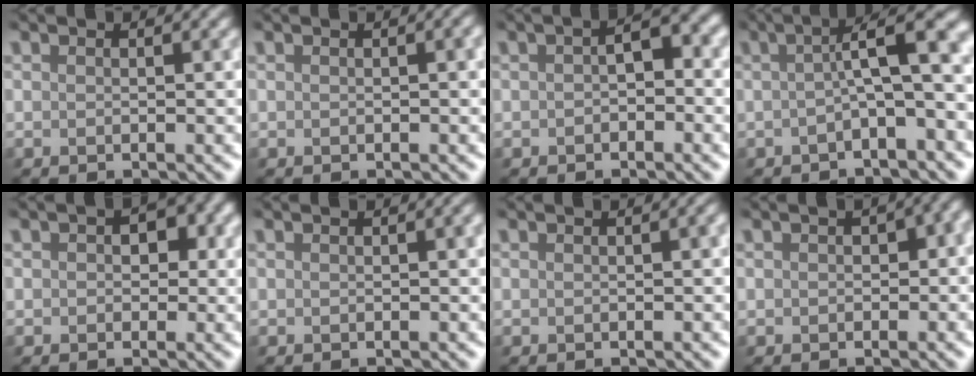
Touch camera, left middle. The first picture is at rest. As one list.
[{"total": 1.4, "force": [-0.3, 0.7, 1.2], "torque": [-0.006, 0.008, -0.008]}, {"total": 2.2, "force": [-0.8, 1.1, 1.7], "torque": [-0.024, 0.012, -0.019]}, {"total": 5.7, "force": [-0.7, 1.0, 5.6], "torque": [-0.074, 0.027, -0.021]}, {"total": 2.3, "force": [0.0, 1.9, 1.3], "torque": [0.009, 0.009, -0.008]}, {"total": 1.3, "force": [-0.3, 0.7, 1.1], "torque": [-0.006, 0.008, -0.007]}, {"total": 1.8, "force": [-0.4, 0.9, 1.5], "torque": [-0.006, 0.011, -0.010]}, {"total": 5.6, "force": [-0.4, 3.6, 4.2], "torque": [-0.014, 0.024, -0.023]}]